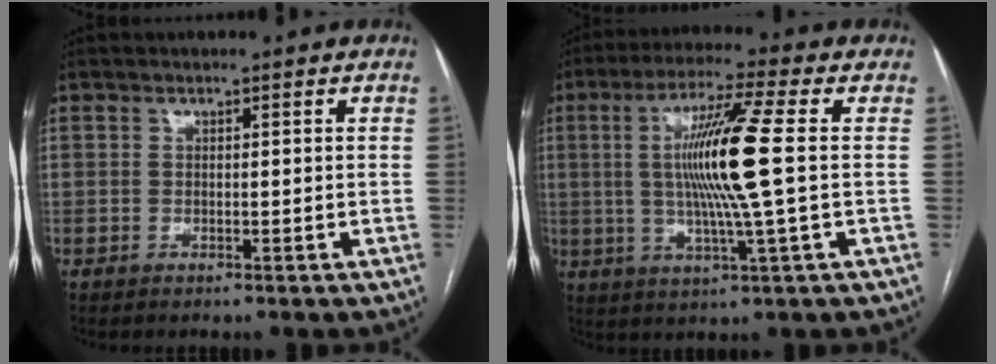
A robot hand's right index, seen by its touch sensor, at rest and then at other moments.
{"total": 12.6, "force": [0.8, -1.0, 12.5], "torque": [-0.243, -0.002, 0.011]}